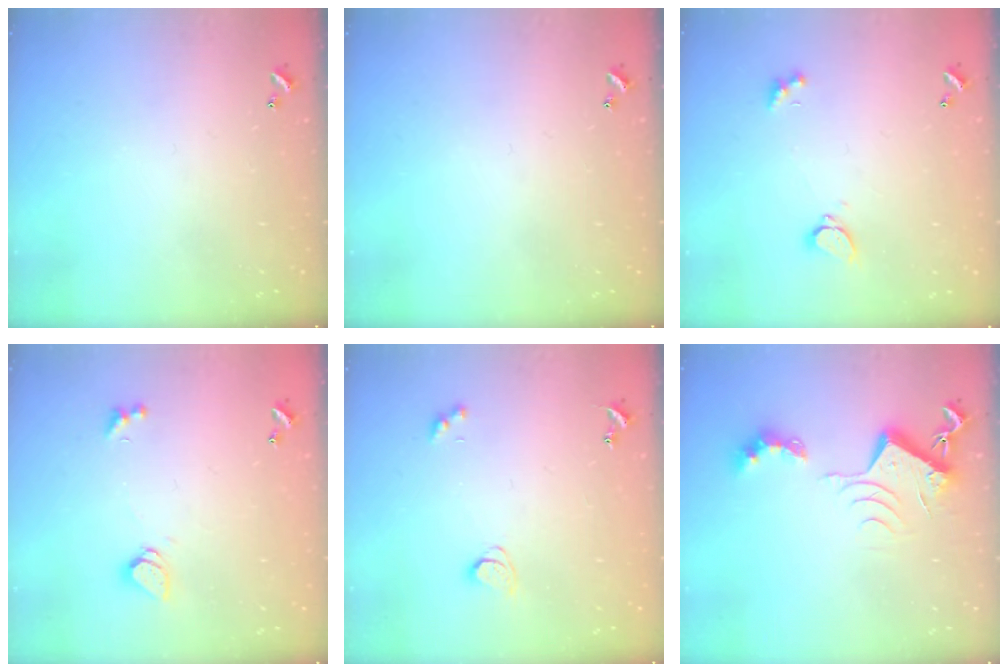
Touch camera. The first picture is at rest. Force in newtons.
{"total": 0.0}
{"total": 2.1, "press": 1.9, "slide": 0.9}
{"total": 1.5, "press": 1.4, "slide": 0.5}
{"total": 1.8, "press": 1.8, "slide": 0.3}
{"total": 9.0, "press": 8.9, "slide": 1.0}